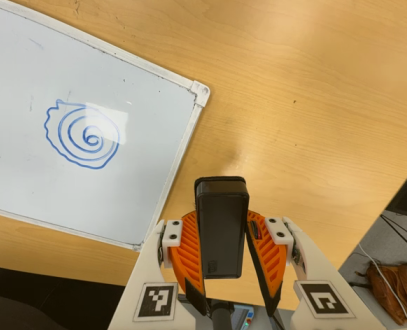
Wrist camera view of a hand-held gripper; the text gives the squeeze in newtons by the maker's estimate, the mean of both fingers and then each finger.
{"total": 7.8, "left": 6.2, "right": 9.4}